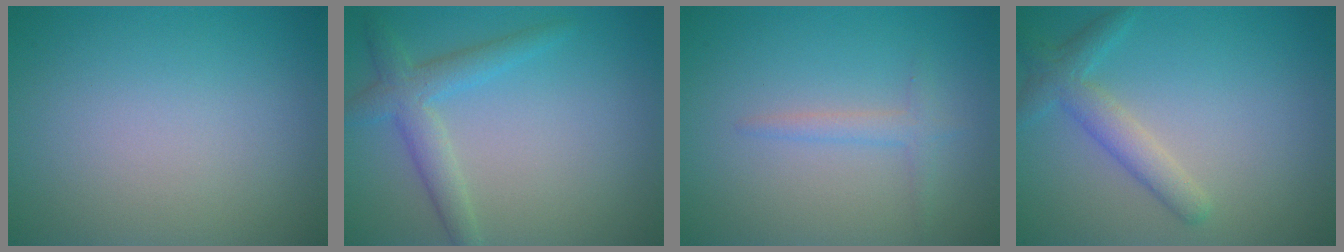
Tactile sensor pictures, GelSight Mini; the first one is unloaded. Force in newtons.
{"total": 3.1, "press": 3.1, "slide": 0.1}
{"total": 1.5, "press": 1.5, "slide": 0.1}
{"total": 2.9, "press": 2.9, "slide": 0.1}